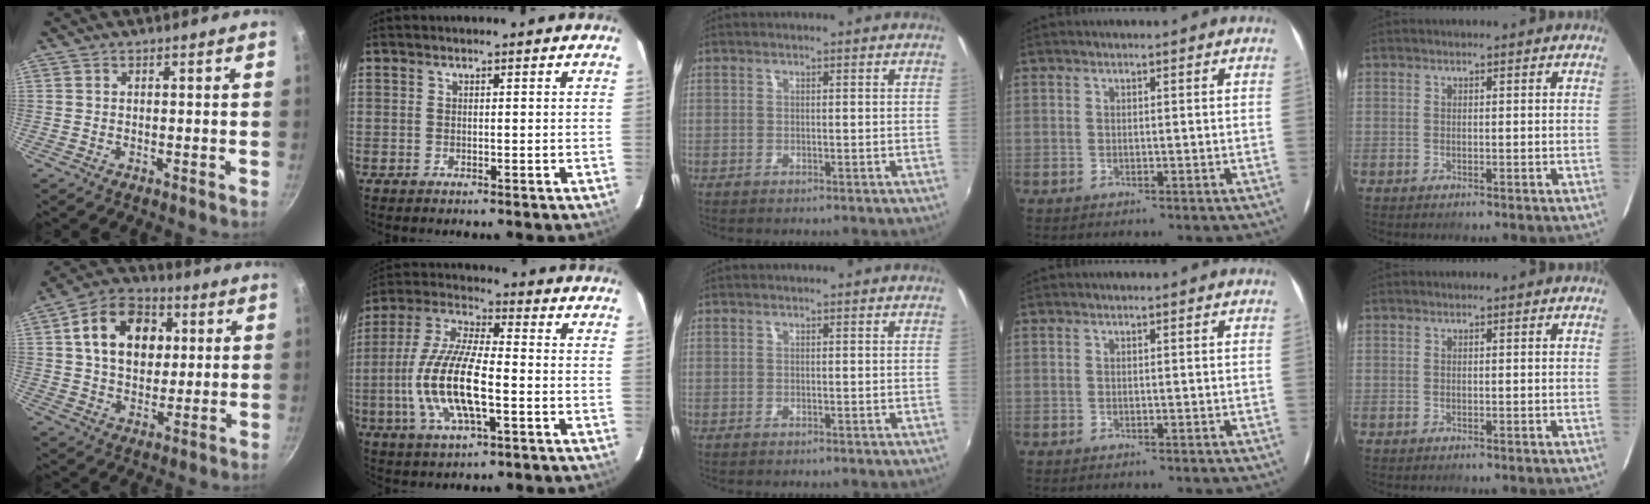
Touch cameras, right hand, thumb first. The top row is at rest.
{"thumb": {"total": 15.2, "force": [3.6, 11.1, 9.8], "torque": [-0.131, 0.013, 0.050]}, "index": {"total": 15.2, "force": [-3.6, 4.6, 14.0], "torque": [-0.291, -0.005, -0.070]}}